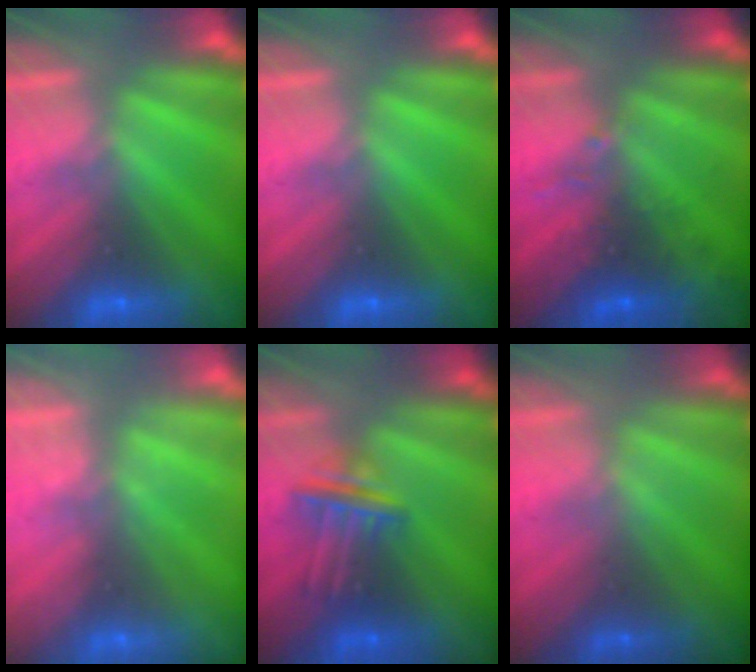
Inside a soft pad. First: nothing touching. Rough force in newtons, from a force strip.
{"total": 0.0}
{"total": 7.7}
{"total": 2.1}
{"total": 3.2}
{"total": 1.6}